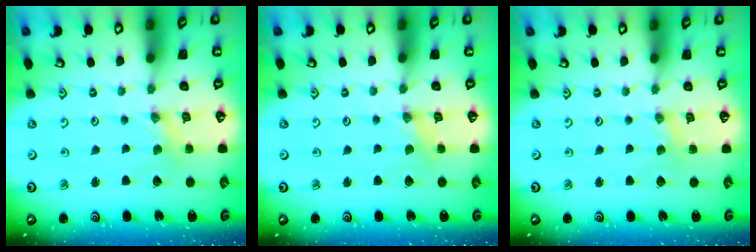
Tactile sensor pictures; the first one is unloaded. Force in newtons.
{"total": 0.0}
{"total": 0.8, "press": 0.8, "slide": 0.2}